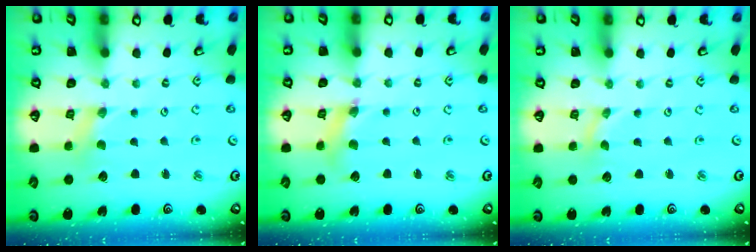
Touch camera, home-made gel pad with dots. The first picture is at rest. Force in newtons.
{"total": 6.2, "press": 6.1, "slide": 0.7}
{"total": 0.0}